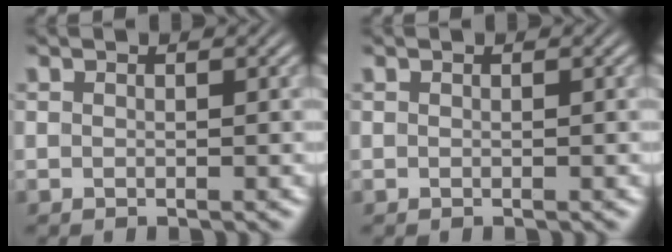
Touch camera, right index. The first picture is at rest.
{"total": 0.0}